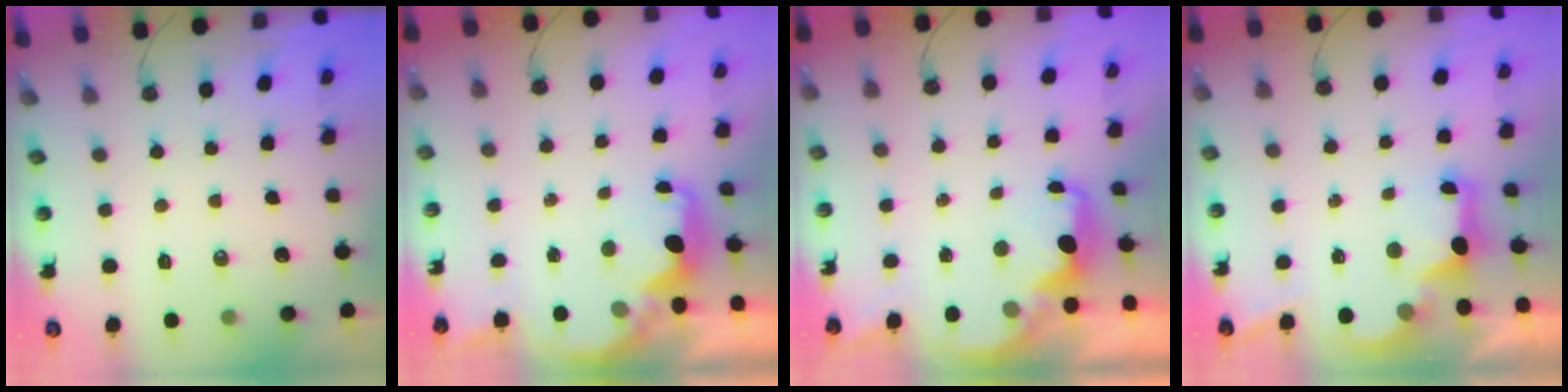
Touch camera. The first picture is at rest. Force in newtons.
{"total": 2.1, "press": 2.0, "slide": 0.8}
{"total": 2.3, "press": 2.1, "slide": 0.9}
{"total": 2.9, "press": 2.7, "slide": 0.9}